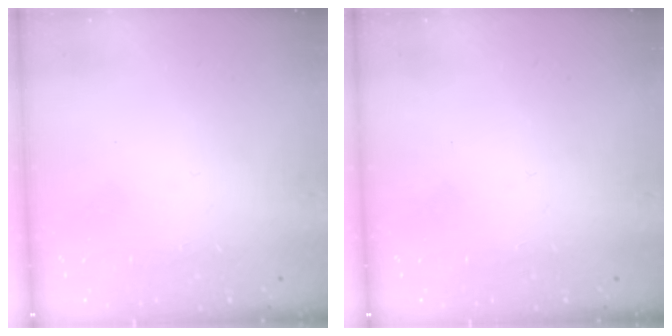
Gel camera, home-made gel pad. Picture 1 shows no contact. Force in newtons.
{"total": 0.0}